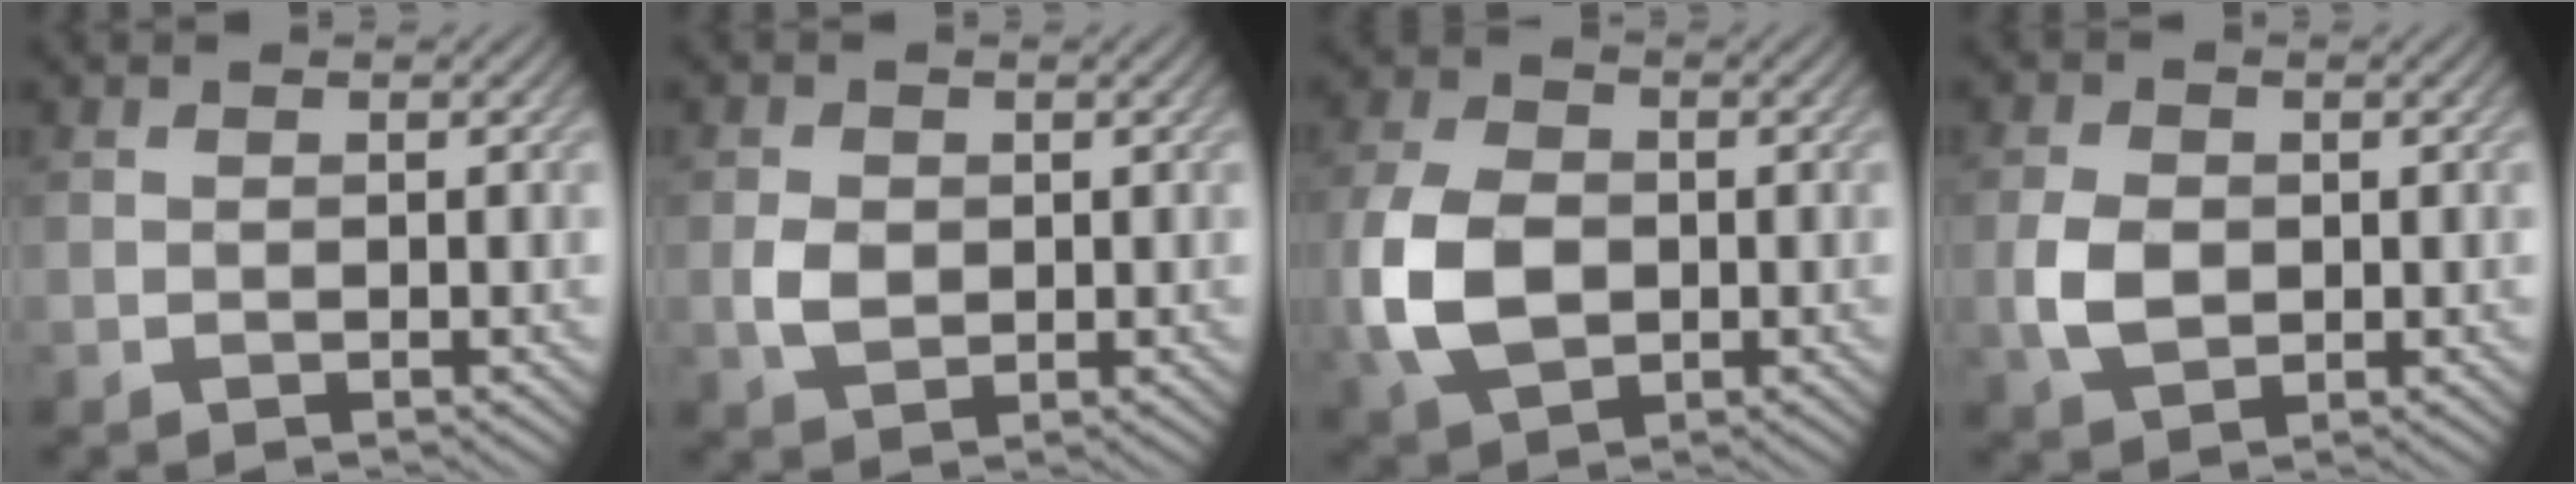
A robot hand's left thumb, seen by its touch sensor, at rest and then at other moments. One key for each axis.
{"total": 2.7, "fx": 0.0, "fy": 2.1, "fz": 1.7, "tx": -0.042, "ty": -0.003, "tz": -0.001}
{"total": 8.6, "fx": -1.4, "fy": 5.9, "fz": 6.1, "tx": -0.156, "ty": -0.009, "tz": -0.032}
{"total": 4.2, "fx": -0.3, "fy": 3.0, "fz": 3.0, "tx": -0.072, "ty": -0.002, "tz": -0.008}